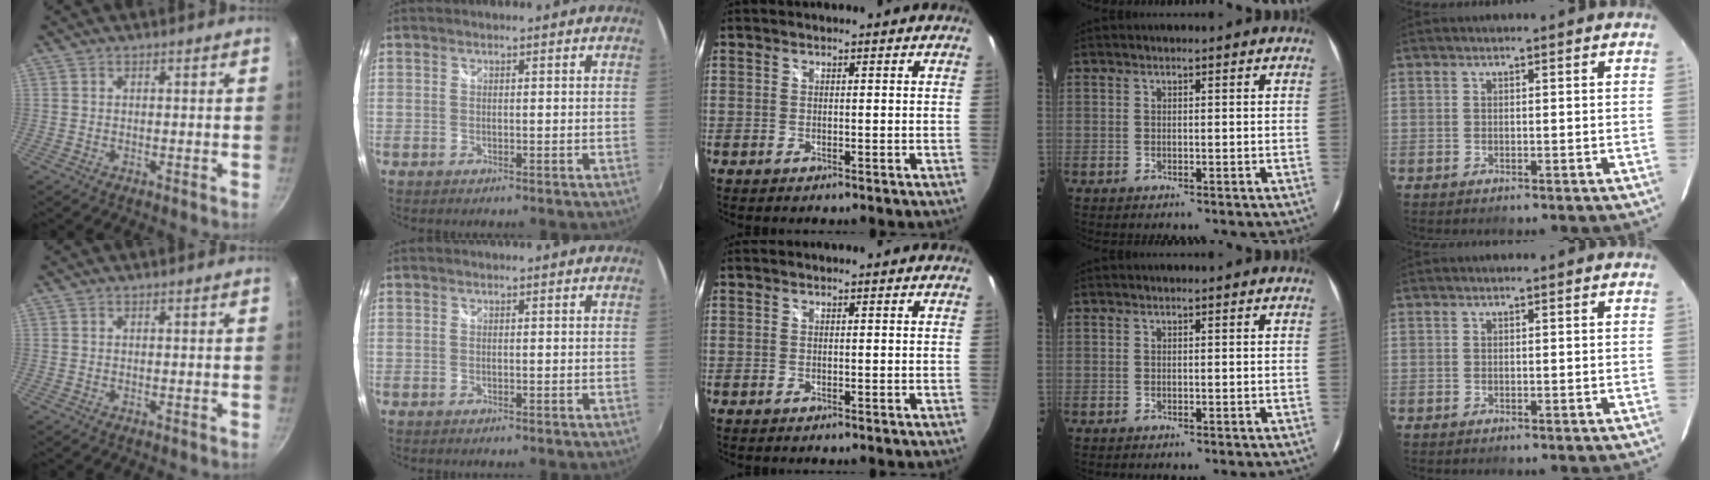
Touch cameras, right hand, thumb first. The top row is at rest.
{}